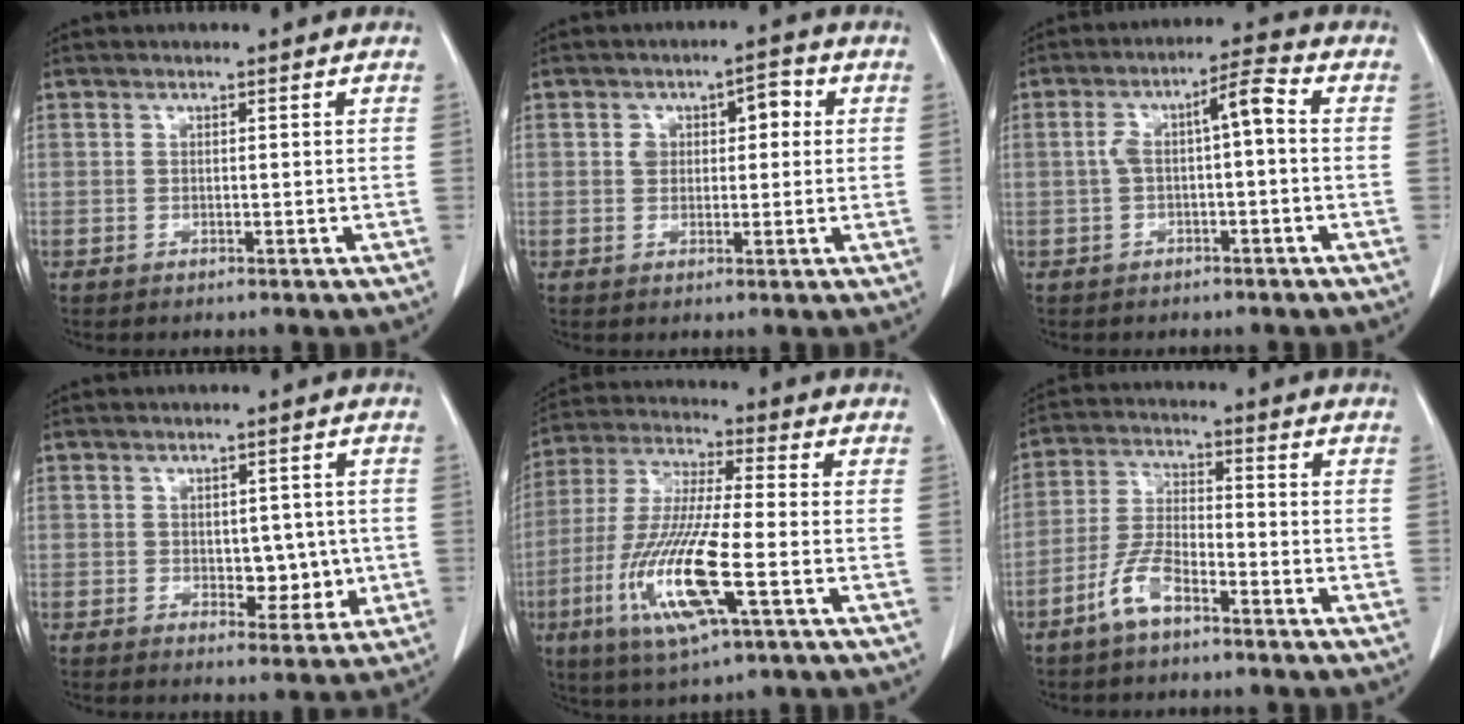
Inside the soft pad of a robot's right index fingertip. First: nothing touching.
{"total": 4.9, "force": [1.4, 3.0, 3.6], "torque": [-0.051, 0.025, 0.027]}
{"total": 6.2, "force": [0.2, 1.3, 6.1], "torque": [-0.109, 0.034, 0.008]}
{"total": 5.0, "force": [-0.1, 3.1, 3.9], "torque": [-0.040, 0.003, 0.010]}
{"total": 15.3, "force": [-4.9, 1.5, 14.5], "torque": [-0.304, -0.022, -0.089]}
{"total": 6.7, "force": [-4.3, 1.9, 4.7], "torque": [-0.107, 0.002, -0.088]}